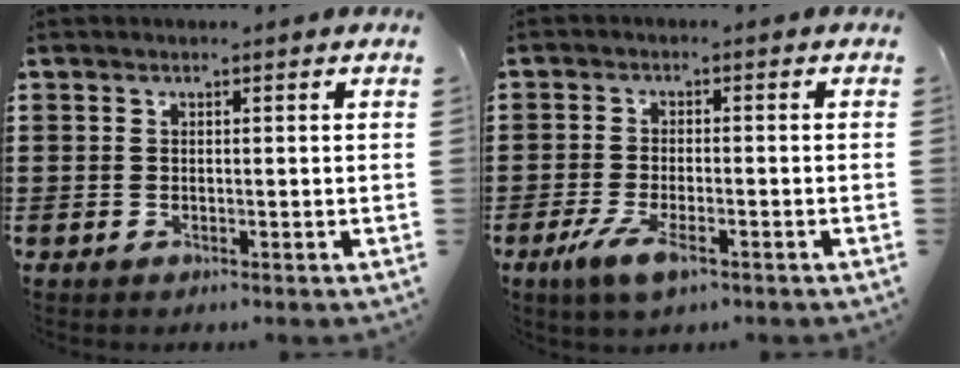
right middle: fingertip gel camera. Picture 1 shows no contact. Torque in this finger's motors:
{"motor_torque": [2.14, 0.00, 0.59, 0.12]}